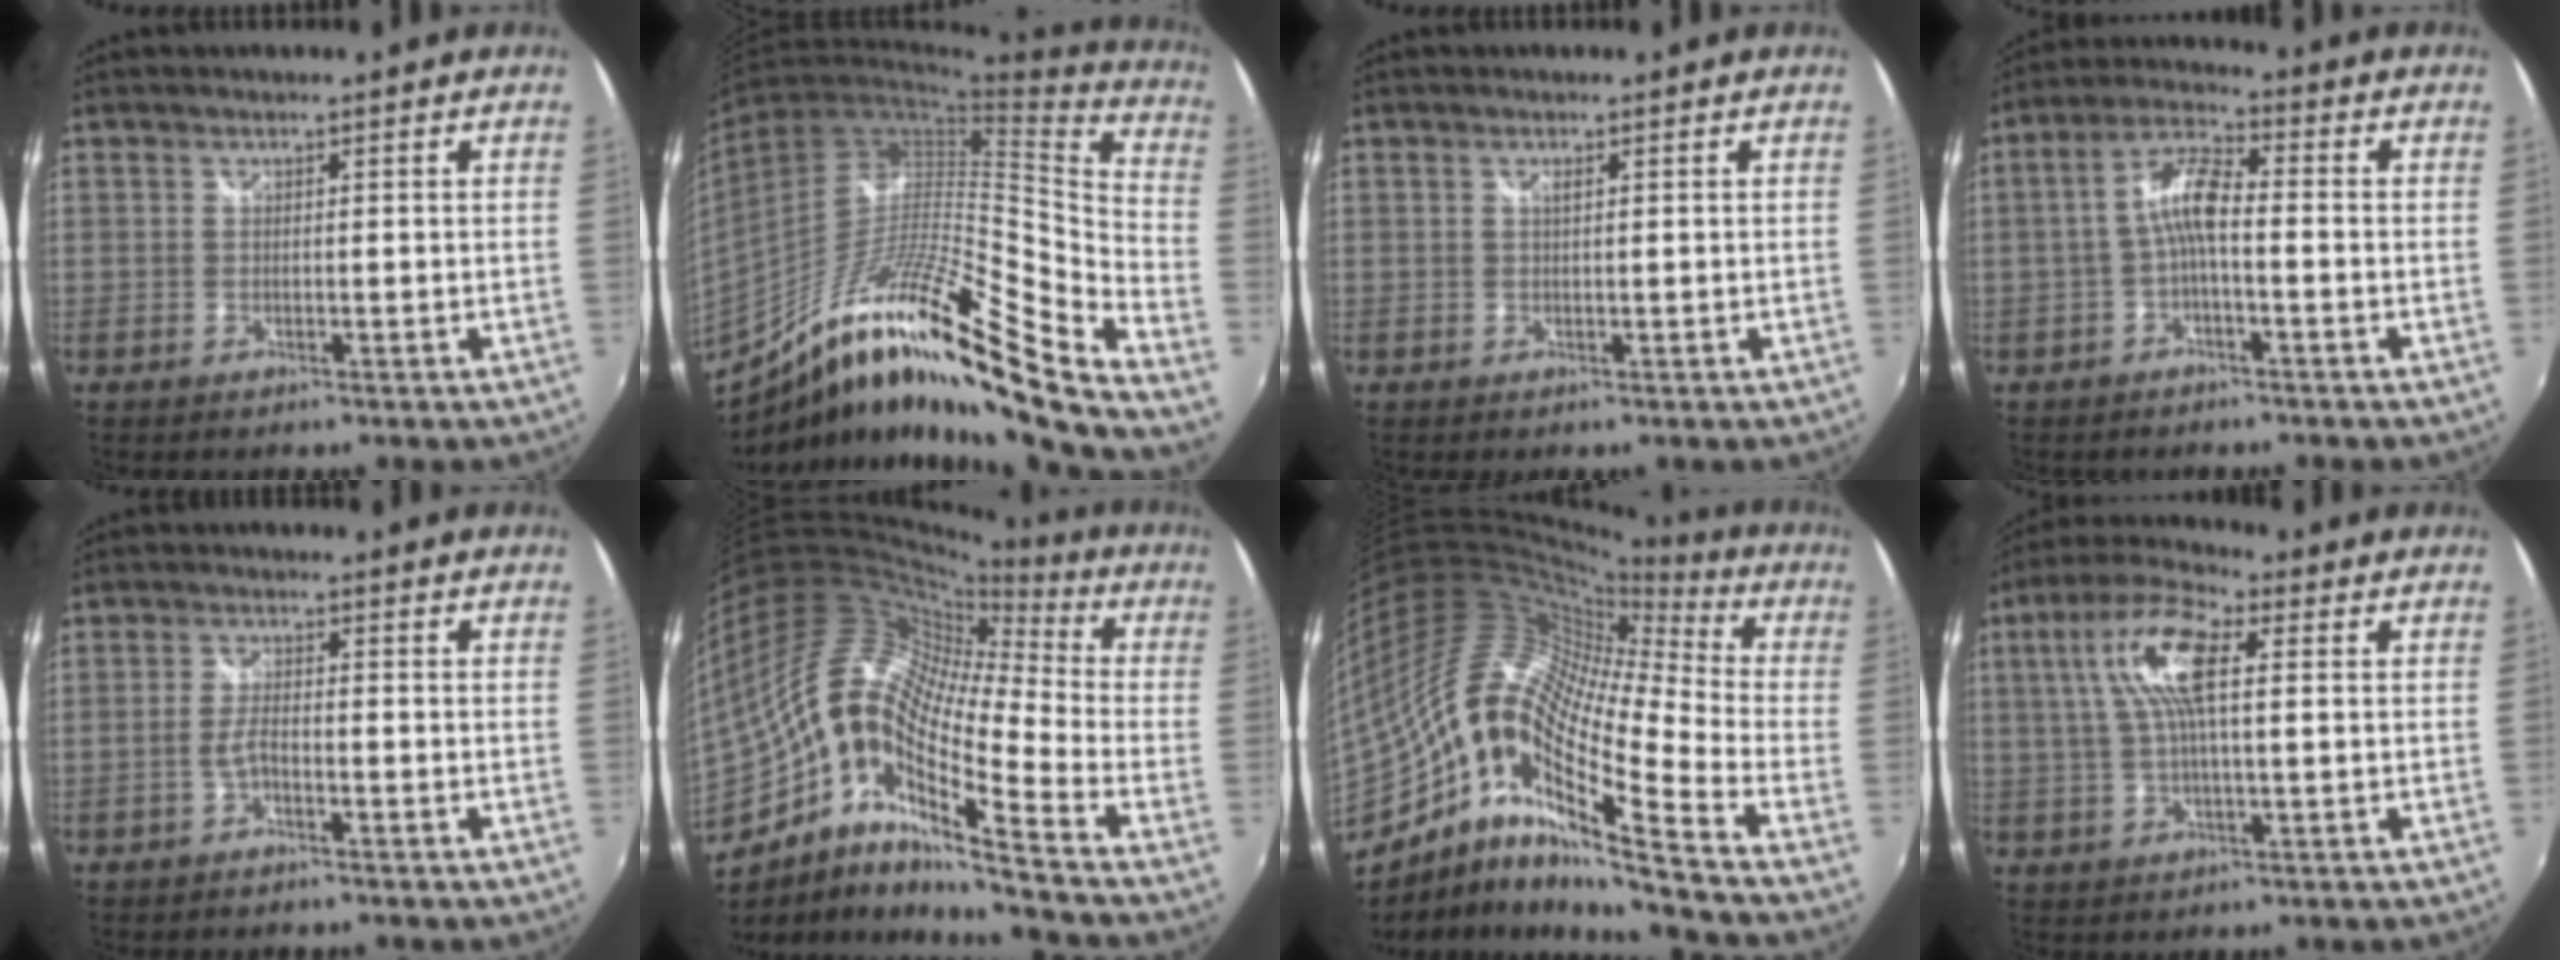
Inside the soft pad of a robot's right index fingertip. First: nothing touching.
{"total": 22.9, "force": [-13.6, 2.4, 18.3], "torque": [-0.270, -0.022, -0.245]}
{"total": 0.7, "force": [0.3, 0.1, 0.6], "torque": [-0.012, 0.000, 0.006]}
{"total": 6.4, "force": [-1.3, 1.7, 6.1], "torque": [-0.131, 0.017, -0.027]}
{"total": 2.4, "force": [-1.4, 0.4, 1.9], "torque": [-0.047, 0.006, -0.030]}
{"total": 20.0, "force": [-3.2, 6.2, 18.7], "torque": [-0.319, -0.013, -0.086]}
{"total": 19.0, "force": [-4.8, 4.8, 17.7], "torque": [-0.293, -0.018, -0.111]}
{"total": 11.5, "force": [2.9, 3.6, 10.6], "torque": [-0.210, 0.021, 0.050]}